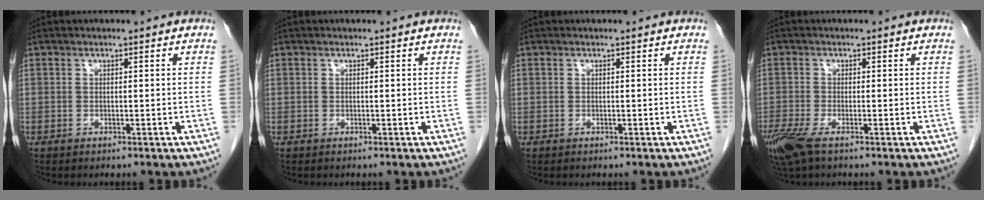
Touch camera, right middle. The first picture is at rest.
{"total": 0.0}
{"total": 0.0}
{"total": 5.2, "force": [-3.2, 1.3, 3.9], "torque": [-0.085, -0.017, -0.063]}